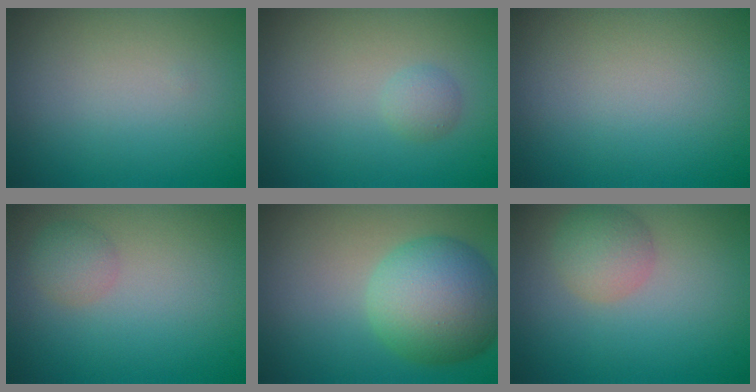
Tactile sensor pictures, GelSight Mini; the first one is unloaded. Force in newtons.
{"total": 1.1, "press": 1.1, "slide": 0.0}
{"total": 0.0}
{"total": 1.6, "press": 1.6, "slide": 0.1}
{"total": 8.0, "press": 8.0, "slide": 0.4}
{"total": 2.7, "press": 2.7, "slide": 0.2}